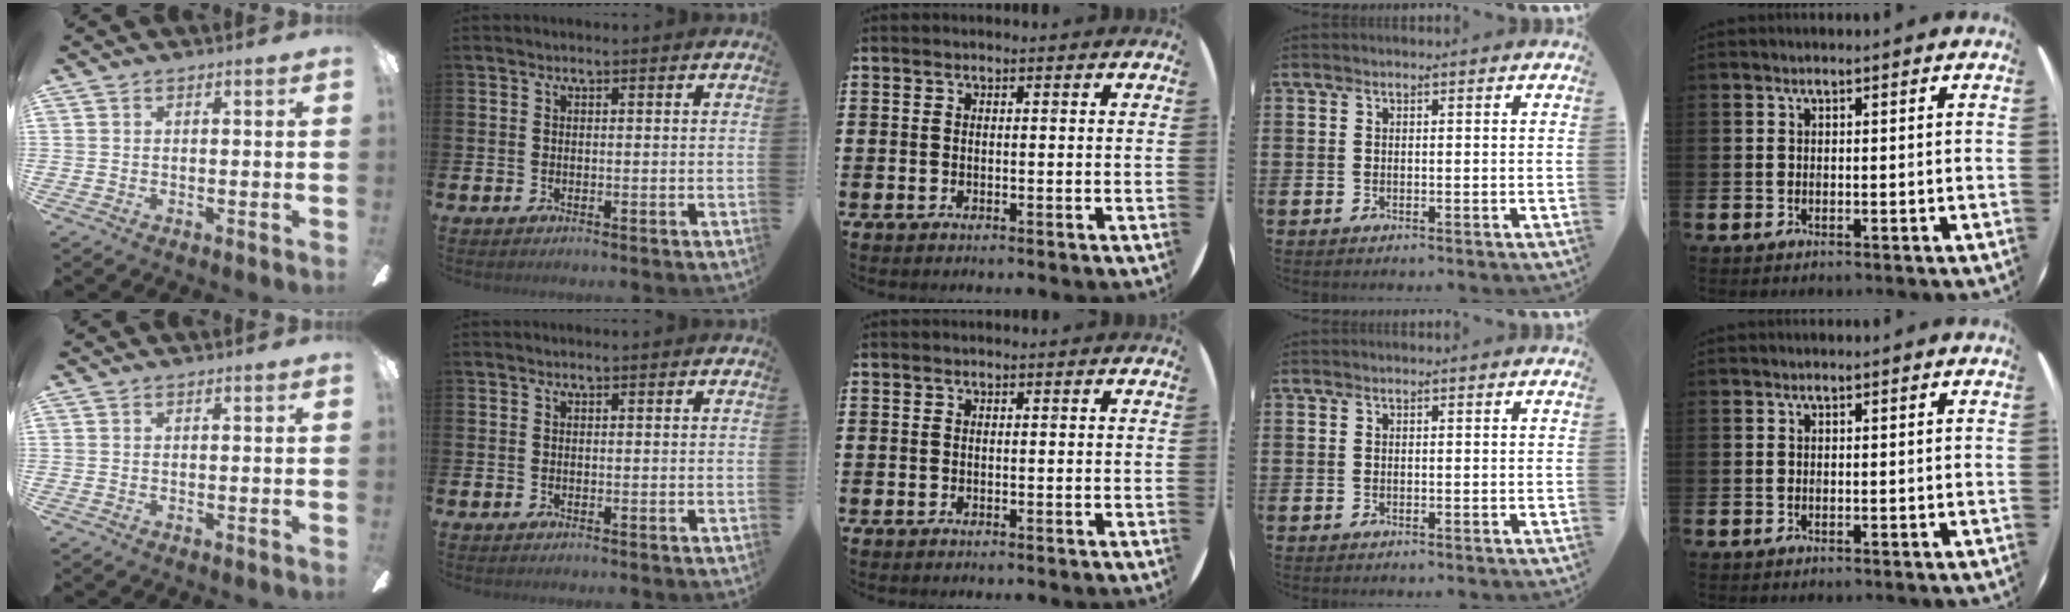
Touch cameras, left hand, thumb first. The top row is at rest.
{}